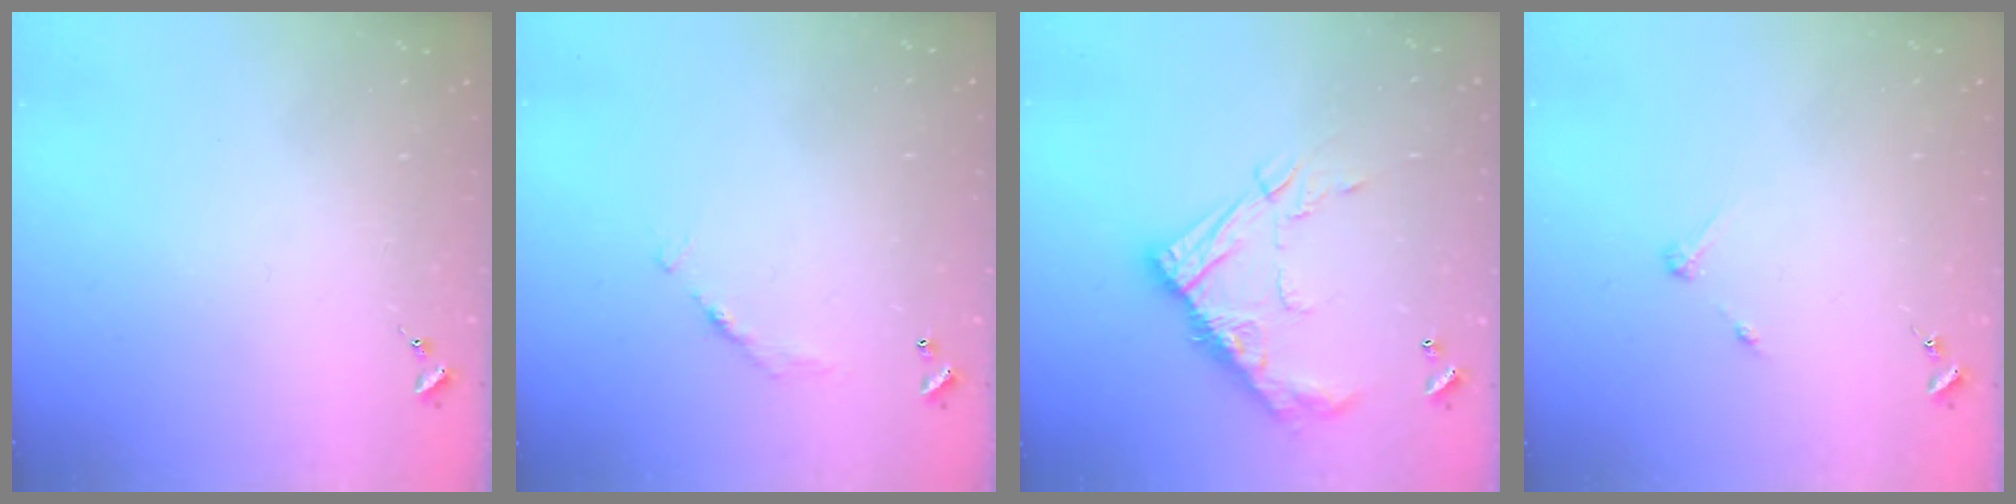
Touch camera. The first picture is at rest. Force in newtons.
{"total": 6.8, "press": 6.8, "slide": 0.5}
{"total": 15.9, "press": 15.9, "slide": 0.8}
{"total": 2.7, "press": 2.7, "slide": 0.3}